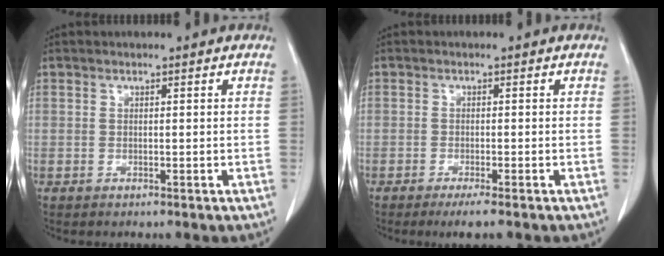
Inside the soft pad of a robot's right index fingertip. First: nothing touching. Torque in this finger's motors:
{"motor_torque": [0.13, -0.13, -0.11, -0.03]}